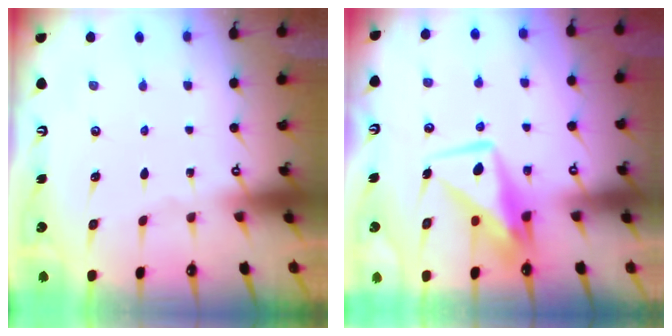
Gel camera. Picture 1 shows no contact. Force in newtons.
{"total": 8.8, "press": 8.7, "slide": 0.9}